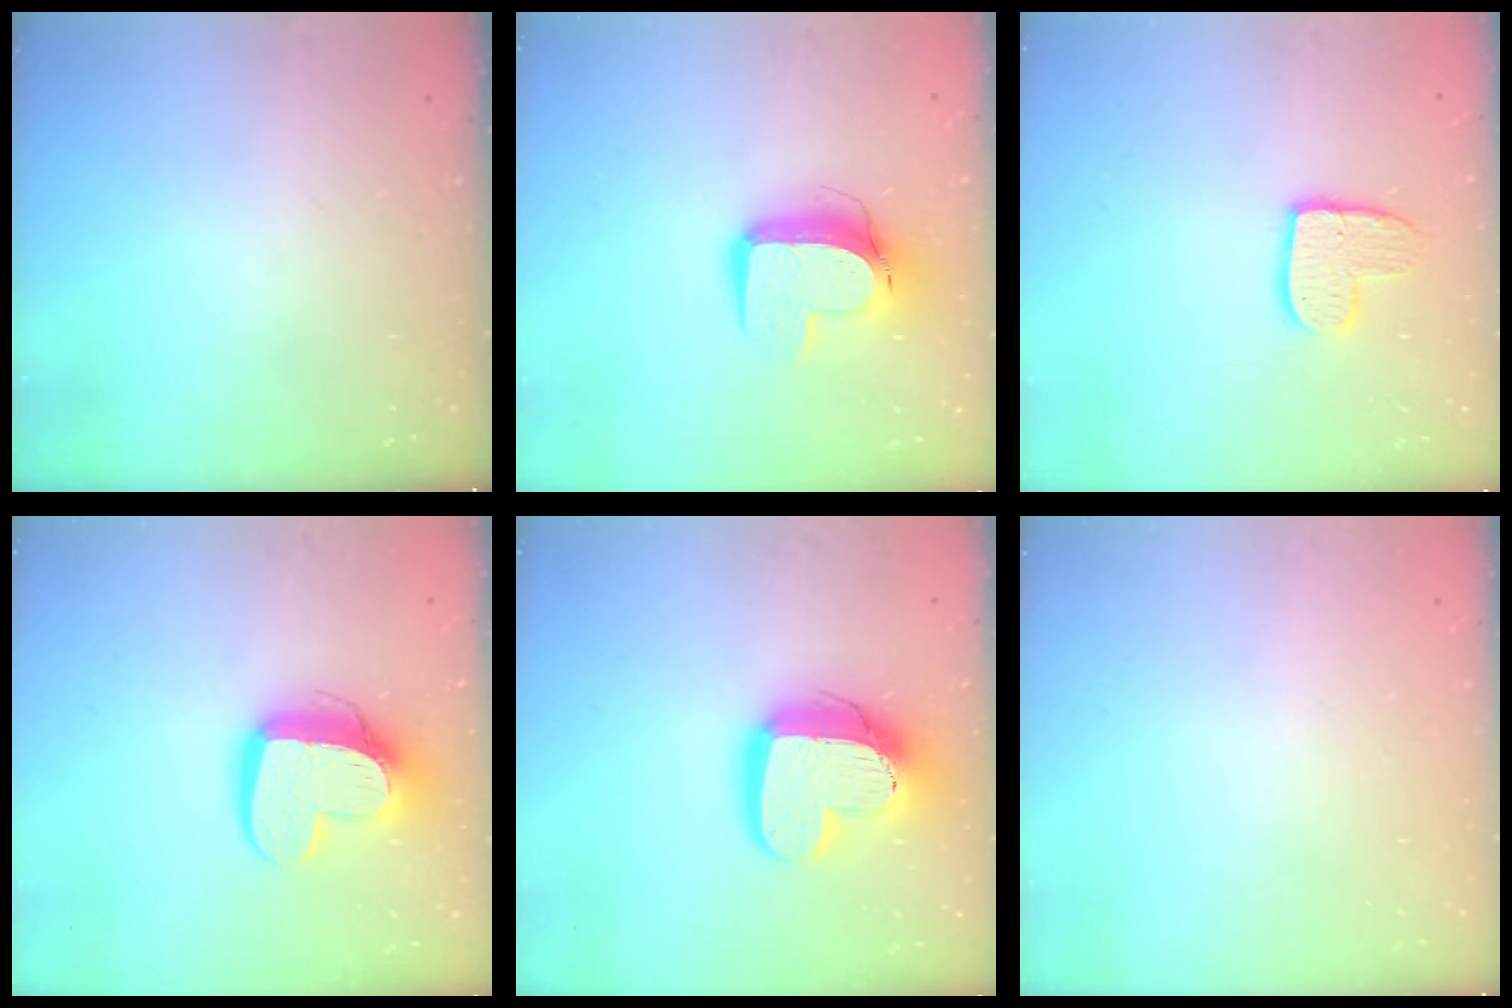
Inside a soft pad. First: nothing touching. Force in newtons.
{"total": 12.3, "press": 12.3, "slide": 1.3}
{"total": 10.7, "press": 10.7, "slide": 1.0}
{"total": 14.0, "press": 13.9, "slide": 1.3}
{"total": 16.6, "press": 16.6, "slide": 1.3}
{"total": 0.0}